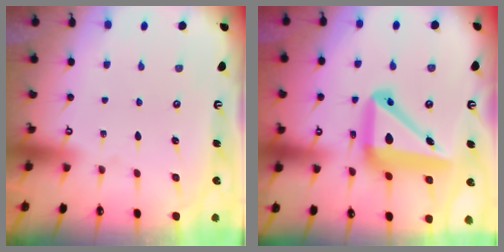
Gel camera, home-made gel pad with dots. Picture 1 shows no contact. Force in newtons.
{"total": 17.4, "press": 17.2, "slide": 2.8}